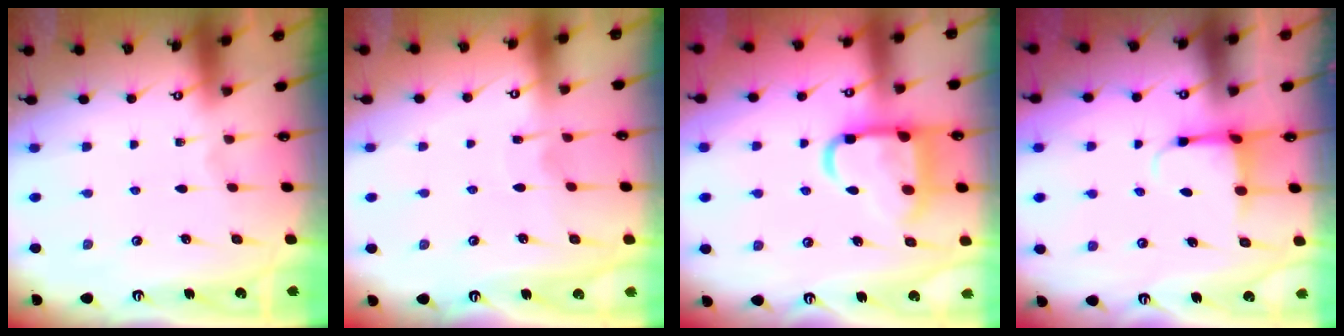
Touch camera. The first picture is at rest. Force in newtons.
{"total": 3.3, "press": 3.3, "slide": 0.3}
{"total": 13.9, "press": 13.8, "slide": 1.7}
{"total": 4.0, "press": 3.8, "slide": 1.3}